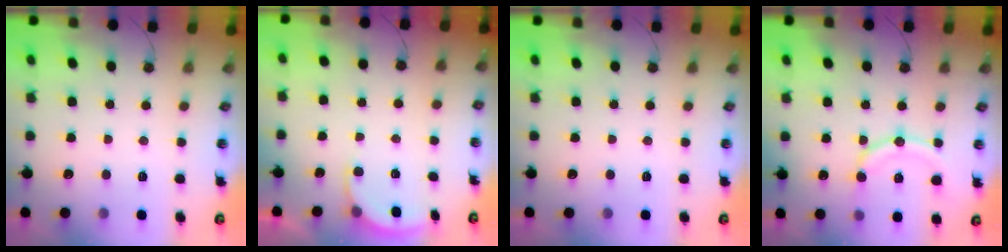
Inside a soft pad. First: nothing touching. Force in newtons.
{"total": 2.4, "press": 2.2, "slide": 0.9}
{"total": 0.0}
{"total": 13.2, "press": 13.0, "slide": 1.7}